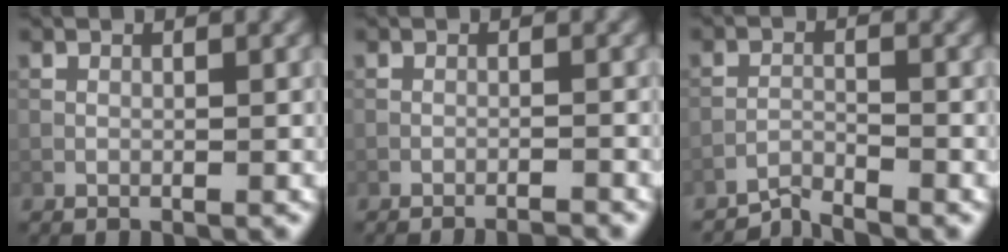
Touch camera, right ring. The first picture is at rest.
{"total": 2.7, "force": [-2.5, 0.3, 1.0], "torque": [-0.011, 0.001, -0.041]}
{"total": 2.0, "force": [-2.0, 0.0, 0.1], "torque": [0.003, 0.003, -0.047]}